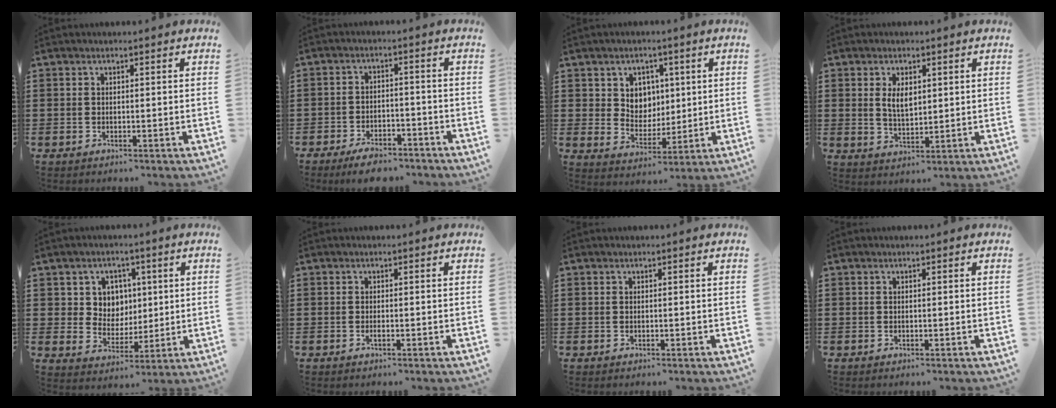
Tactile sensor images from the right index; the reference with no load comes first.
{"total": 4.0, "force": [-3.7, 0.9, 1.2], "torque": [-0.021, 0.010, -0.071]}
{"total": 5.2, "force": [2.2, 4.6, 1.1], "torque": [-0.038, 0.005, 0.037]}
{"total": 3.7, "force": [1.0, 1.9, 2.9], "torque": [-0.054, 0.003, 0.015]}
{"total": 5.7, "force": [1.9, 5.2, 1.4], "torque": [-0.049, 0.011, 0.032]}
{"total": 0.6, "force": [-0.3, 0.1, 0.5], "torque": [-0.010, -0.003, -0.004]}
{"total": 0.0}
{"total": 0.0}